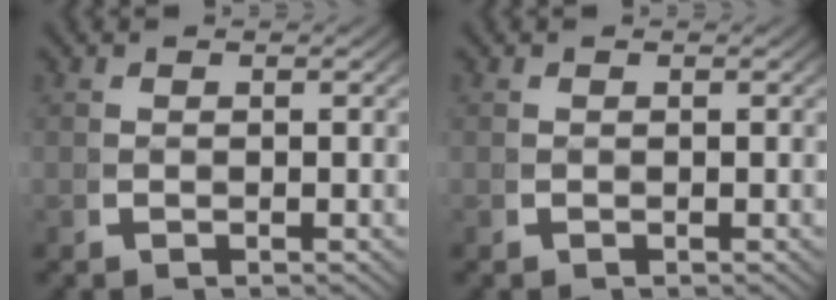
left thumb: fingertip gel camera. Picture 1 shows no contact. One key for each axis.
{"total": 0.0}